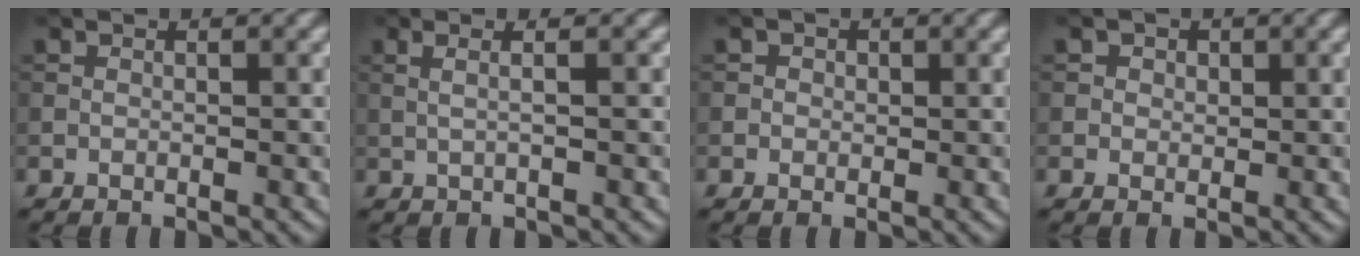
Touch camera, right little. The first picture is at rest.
{"total": 2.7, "force": [1.0, 1.2, 2.2], "torque": [-0.020, 0.010, -0.009]}
{"total": 1.0, "force": [0.2, 1.0, 0.3], "torque": [-0.002, -0.001, -0.001]}
{"total": 1.3, "force": [0.4, 1.2, 0.4], "torque": [-0.004, -0.002, 0.002]}